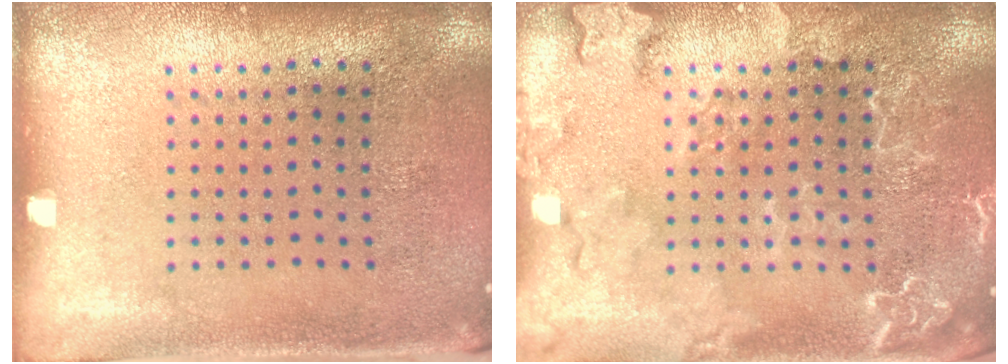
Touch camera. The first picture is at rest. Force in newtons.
{"total": 3.7, "press": 3.7, "slide": 0.6}